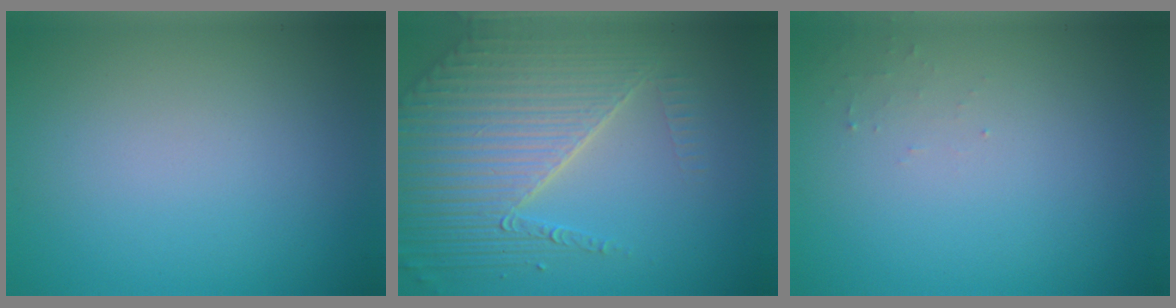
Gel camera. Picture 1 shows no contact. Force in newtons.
{"total": 7.0, "press": 5.4, "slide": 4.4}
{"total": 0.7, "press": 0.7, "slide": 0.2}